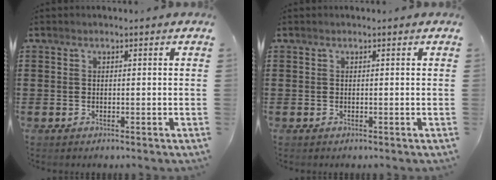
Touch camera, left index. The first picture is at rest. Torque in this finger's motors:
{"motor_torque": [-0.02, 0.01, 0.02, -0.01]}